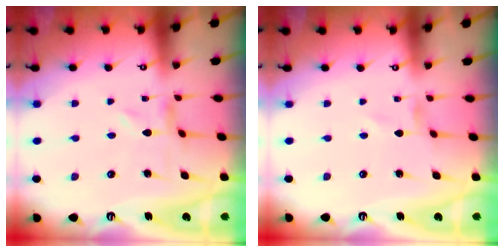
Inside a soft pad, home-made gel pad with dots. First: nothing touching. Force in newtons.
{"total": 0.0}